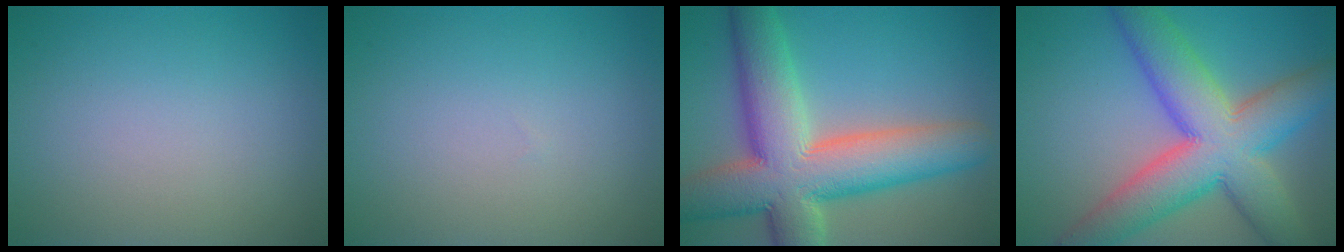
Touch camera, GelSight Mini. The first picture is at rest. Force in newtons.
{"total": 0.0}
{"total": 12.7, "press": 12.6, "slide": 1.0}
{"total": 11.3, "press": 11.3, "slide": 0.6}